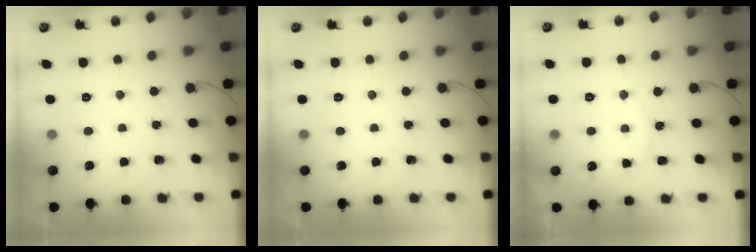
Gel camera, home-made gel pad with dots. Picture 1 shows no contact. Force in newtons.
{"total": 0.0}
{"total": 7.6, "press": 7.5, "slide": 0.4}